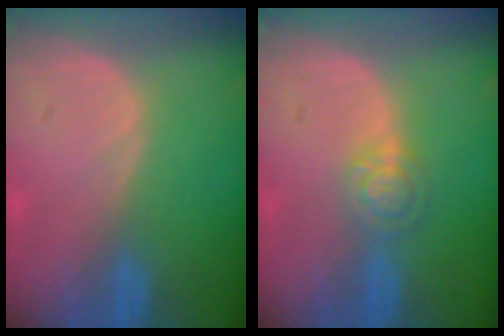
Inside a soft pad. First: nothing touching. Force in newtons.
{"total": 4.0, "press": 3.6, "slide": 1.6}